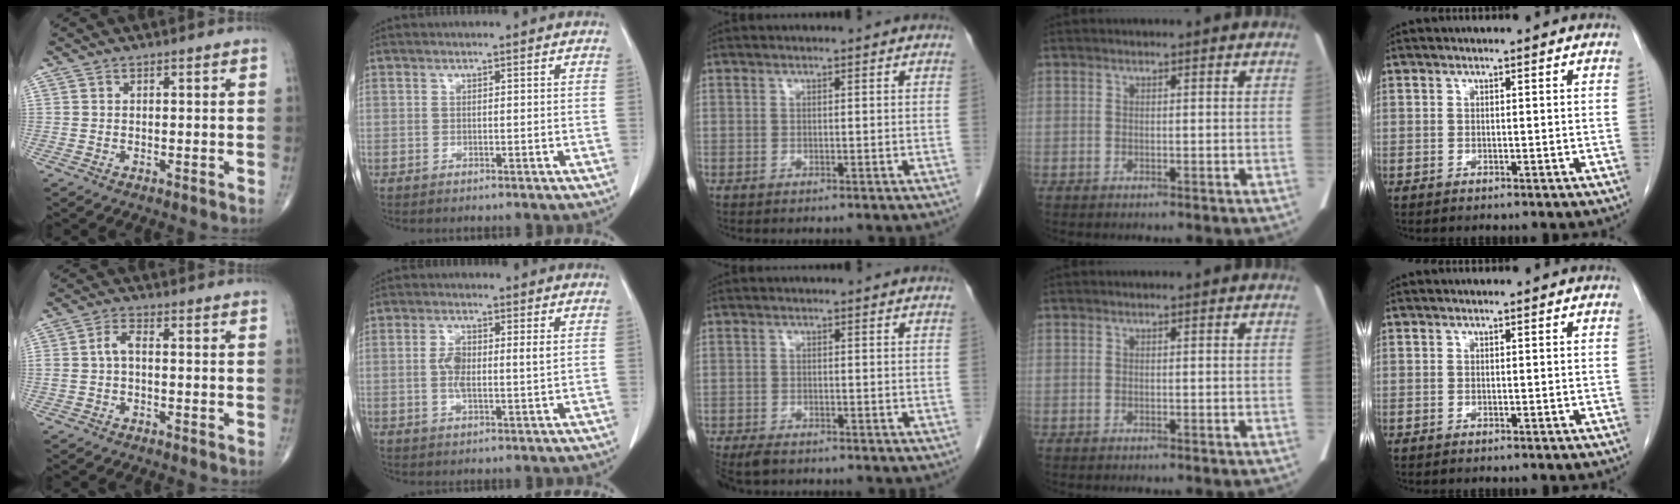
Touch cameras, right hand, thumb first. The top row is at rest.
{"thumb": {"total": 3.1, "force": [-0.3, 1.6, 2.7], "torque": [-0.058, 0.013, -0.010]}, "index": {"total": 5.1, "force": [0.7, 1.5, 4.8], "torque": [-0.093, 0.006, 0.012]}, "middle": {"total": 5.3, "force": [-4.4, 1.8, 2.3], "torque": [-0.038, -0.010, -0.073]}}